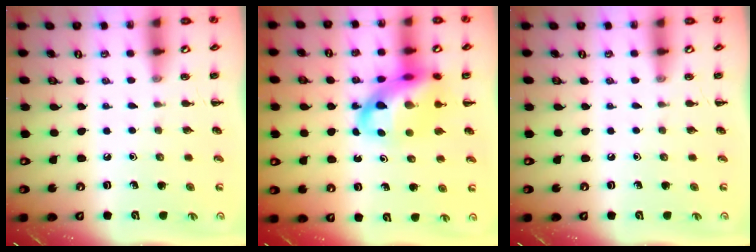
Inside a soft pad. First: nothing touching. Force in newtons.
{"total": 15.9, "press": 15.4, "slide": 3.9}
{"total": 0.0}